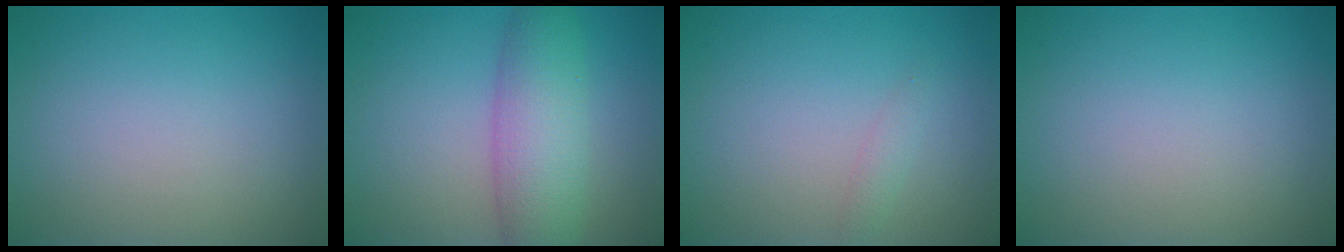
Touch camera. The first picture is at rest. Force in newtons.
{"total": 6.2, "press": 6.2, "slide": 0.2}
{"total": 0.9, "press": 0.9, "slide": 0.1}
{"total": 0.0}